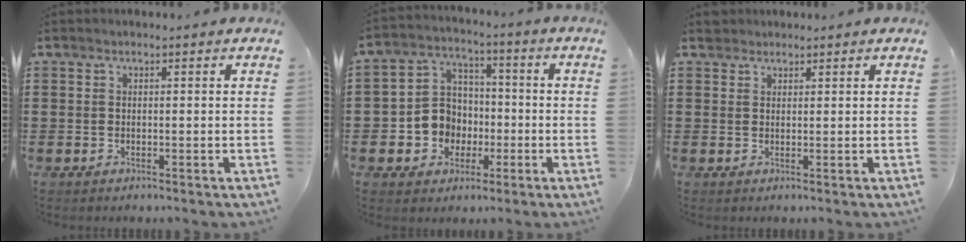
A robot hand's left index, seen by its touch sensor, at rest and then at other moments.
{"total": 7.6, "force": [-1.6, 7.0, 2.3], "torque": [-0.084, 0.011, -0.031]}
{"total": 1.6, "force": [1.4, 0.7, 0.0], "torque": [-0.004, 0.003, 0.030]}